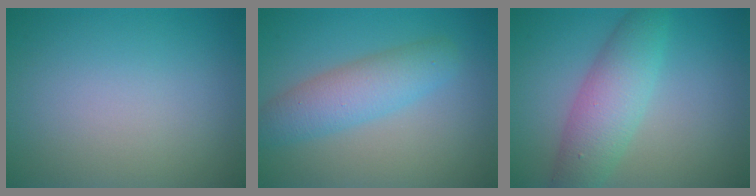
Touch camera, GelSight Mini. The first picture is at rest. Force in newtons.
{"total": 4.3, "press": 4.3, "slide": 0.1}
{"total": 4.9, "press": 4.9, "slide": 0.1}